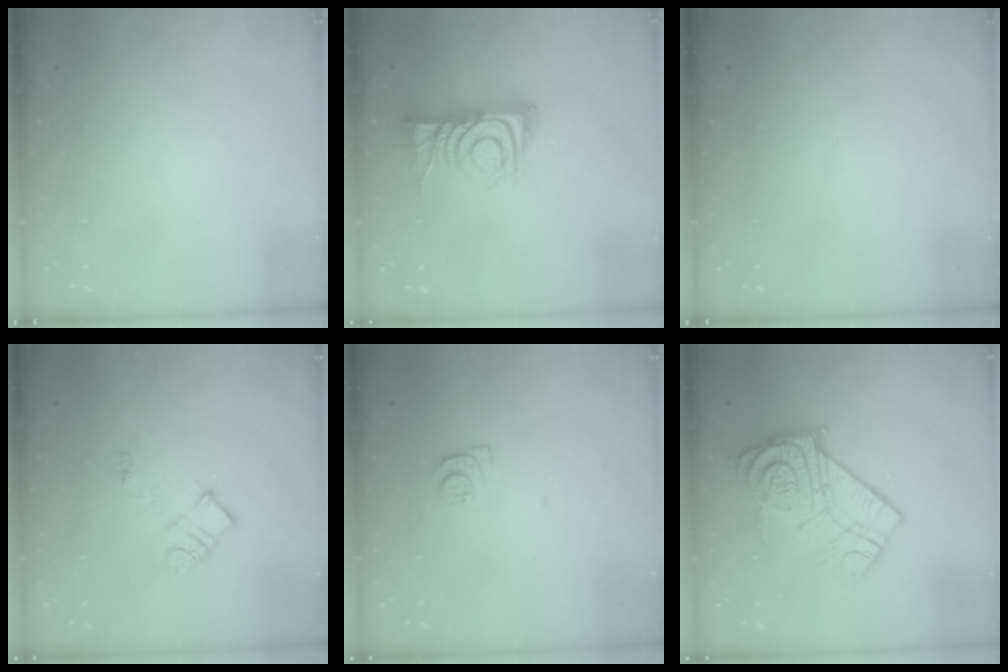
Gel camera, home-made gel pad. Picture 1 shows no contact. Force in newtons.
{"total": 11.9, "press": 11.9, "slide": 0.6}
{"total": 0.0}
{"total": 9.3, "press": 9.3, "slide": 0.5}
{"total": 7.3, "press": 7.2, "slide": 0.8}
{"total": 16.1, "press": 16.1, "slide": 1.1}